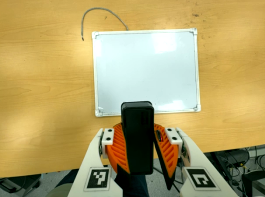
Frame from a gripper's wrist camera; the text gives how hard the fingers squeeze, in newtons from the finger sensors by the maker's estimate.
{"total": 10.9, "left": 10.9, "right": 10.9}